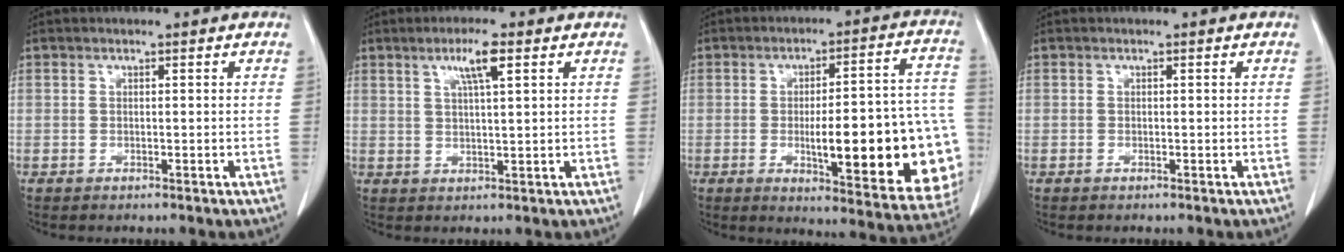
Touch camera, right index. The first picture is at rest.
{"total": 5.2, "force": [2.5, 0.7, 4.5], "torque": [-0.083, 0.004, 0.046]}
{"total": 24.4, "force": [-4.7, 5.2, 23.3], "torque": [-0.228, 0.019, -0.043]}
{"total": 0.6, "force": [-0.3, 0.4, 0.4], "torque": [-0.009, 0.000, -0.004]}